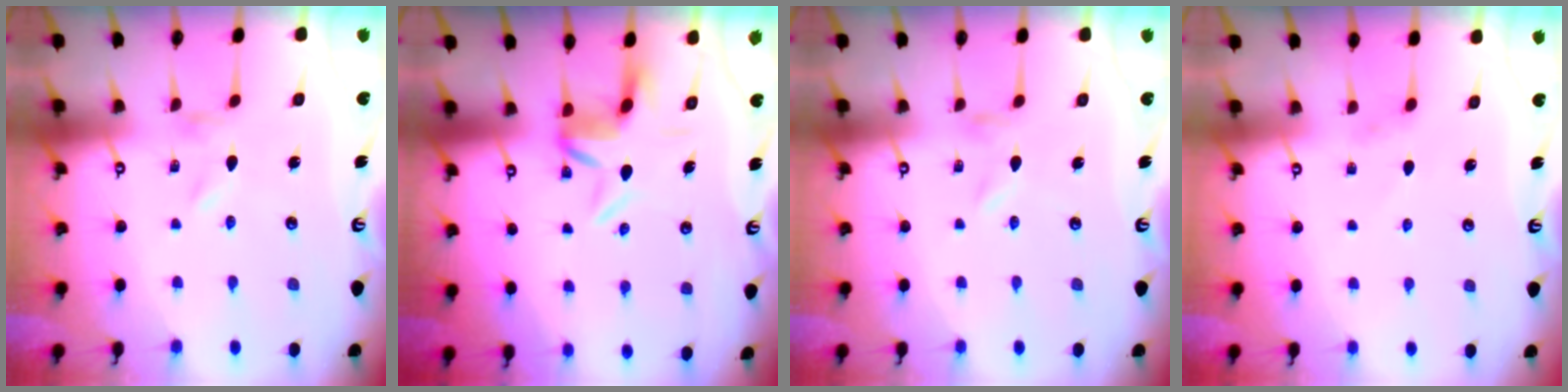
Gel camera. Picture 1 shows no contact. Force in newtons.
{"total": 4.7, "press": 4.1, "slide": 2.4}
{"total": 0.0}
{"total": 1.8, "press": 1.7, "slide": 0.5}